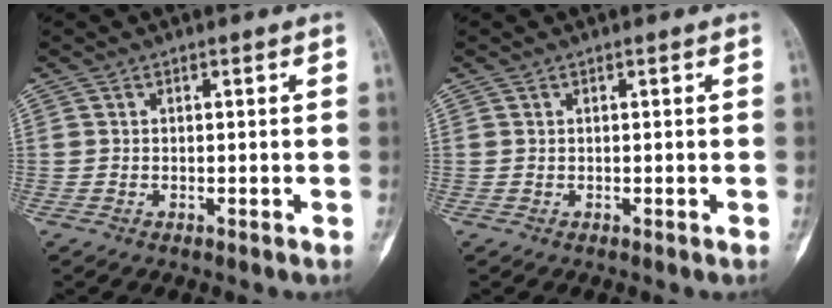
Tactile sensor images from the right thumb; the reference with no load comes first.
{"total": 0.0}